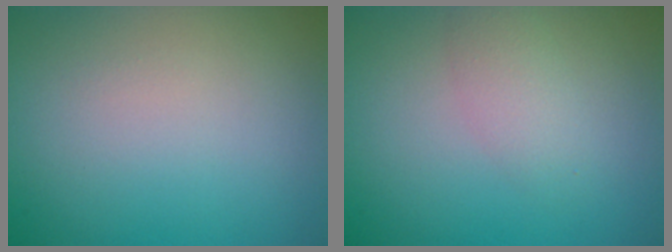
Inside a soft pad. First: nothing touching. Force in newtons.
{"total": 2.3, "press": 2.3, "slide": 0.1}